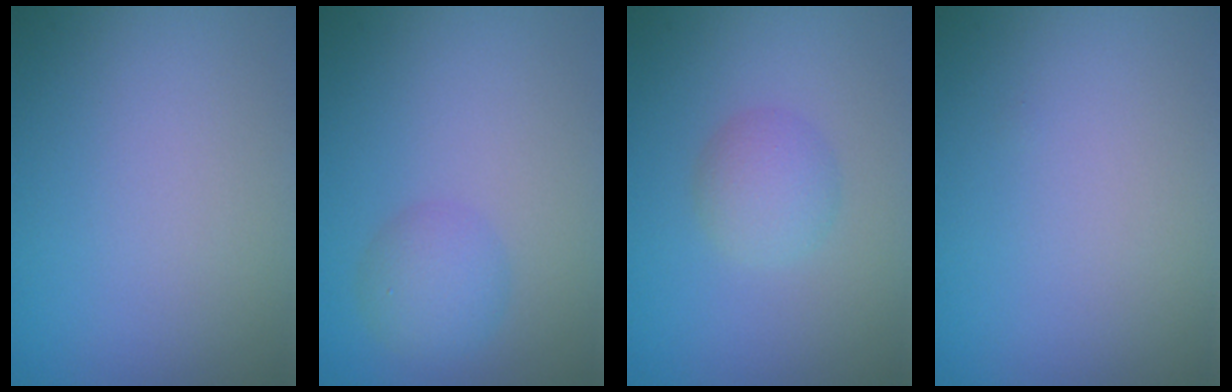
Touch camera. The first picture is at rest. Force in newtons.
{"total": 2.5, "press": 2.5, "slide": 0.1}
{"total": 2.4, "press": 2.4, "slide": 0.1}
{"total": 0.0}